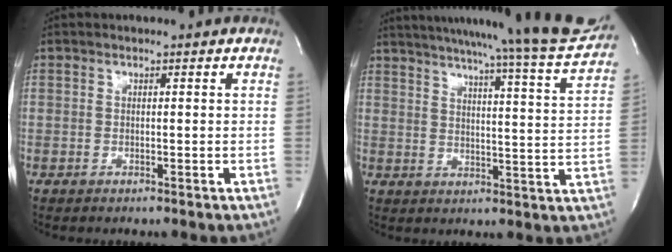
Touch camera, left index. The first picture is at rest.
{"total": 23.9, "force": [21.7, -1.1, 10.0], "torque": [-0.158, -0.069, 0.270]}